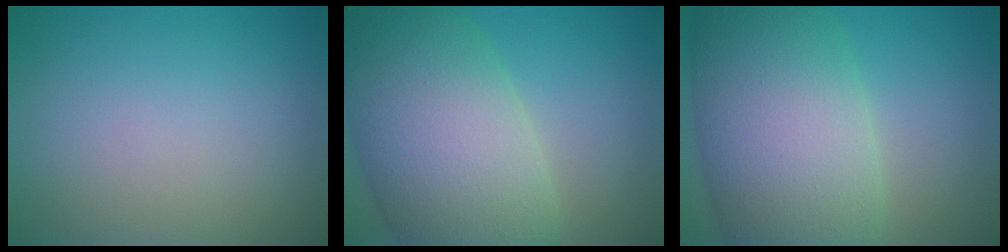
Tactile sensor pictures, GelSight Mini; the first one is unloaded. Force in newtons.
{"total": 12.6, "press": 12.6, "slide": 0.3}
{"total": 13.0, "press": 13.0, "slide": 0.6}